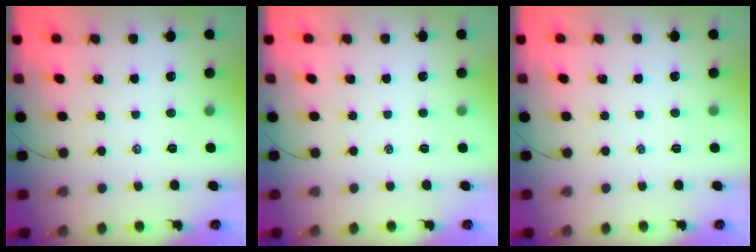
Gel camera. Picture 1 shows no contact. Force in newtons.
{"total": 0.0}
{"total": 0.0}